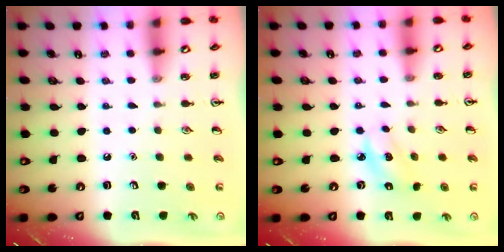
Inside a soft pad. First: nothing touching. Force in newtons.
{"total": 3.0, "press": 3.0, "slide": 0.5}